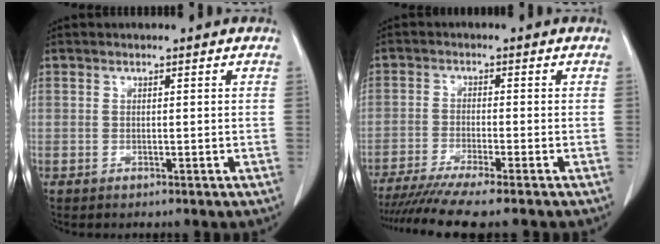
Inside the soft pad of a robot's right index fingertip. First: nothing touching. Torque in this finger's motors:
{"motor_torque": [1.24, -0.90, 0.42, 0.14]}